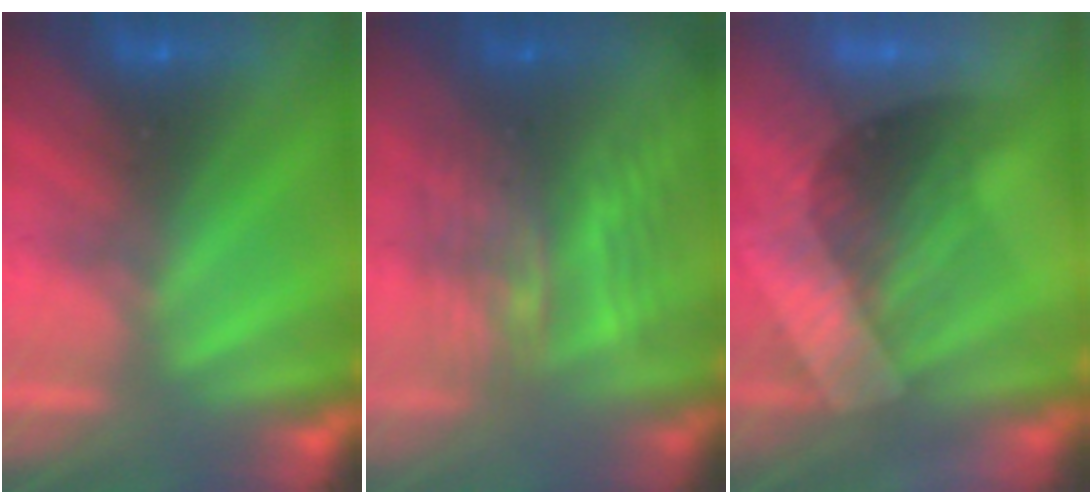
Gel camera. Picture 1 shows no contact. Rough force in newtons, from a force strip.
{"total": 8.9}
{"total": 3.2}